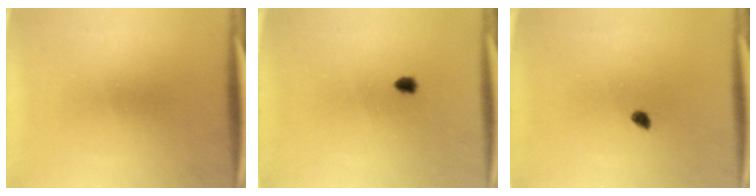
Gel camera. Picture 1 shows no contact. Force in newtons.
{"total": 1.1}
{"total": 1.3}